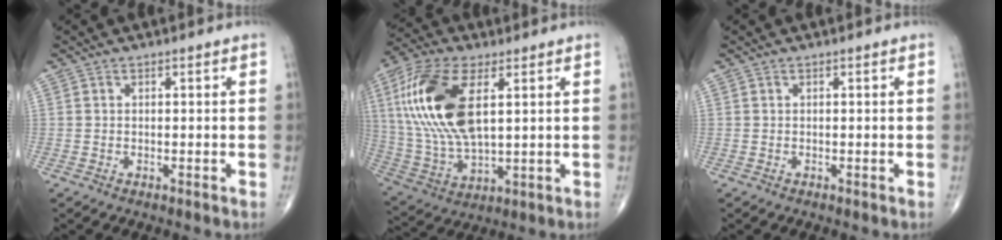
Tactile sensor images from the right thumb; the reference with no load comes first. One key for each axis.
{"total": 19.8, "fx": 5.1, "fy": 9.4, "fz": 16.7, "tx": -0.353, "ty": -0.009, "tz": 0.098}
{"total": 0.0}